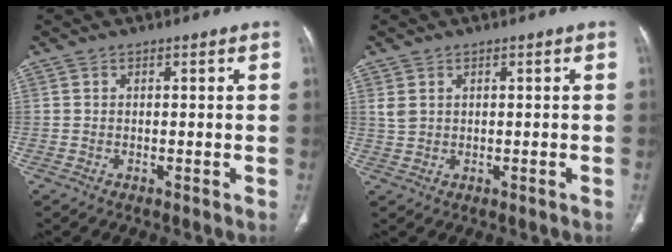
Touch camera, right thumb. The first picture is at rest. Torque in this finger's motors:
{"motor_torque": [0.35, -0.24, 0.27, -0.20, 0.00]}